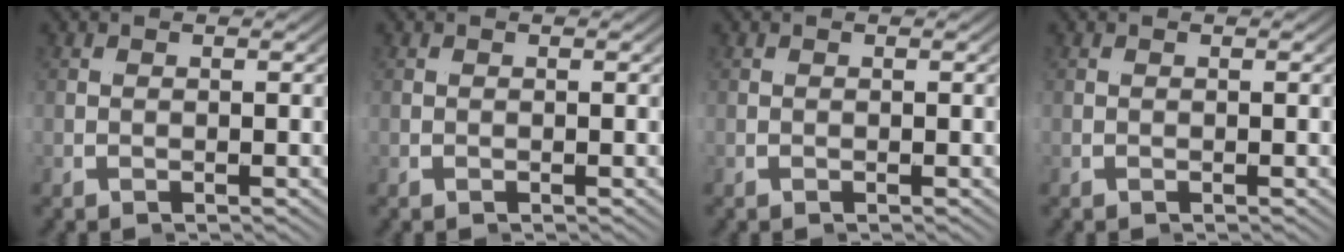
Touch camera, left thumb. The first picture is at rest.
{"total": 0.0}
{"total": 0.0}
{"total": 0.0}